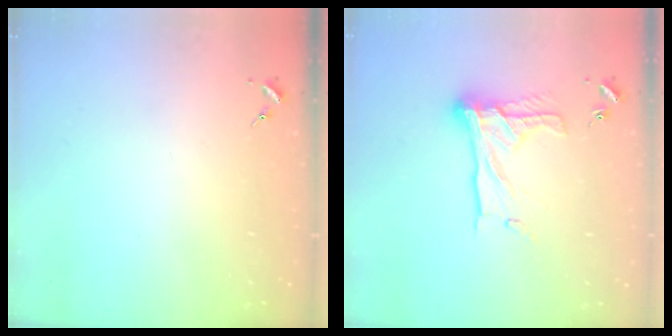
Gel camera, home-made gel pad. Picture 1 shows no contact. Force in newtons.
{"total": 15.7, "press": 15.6, "slide": 1.3}